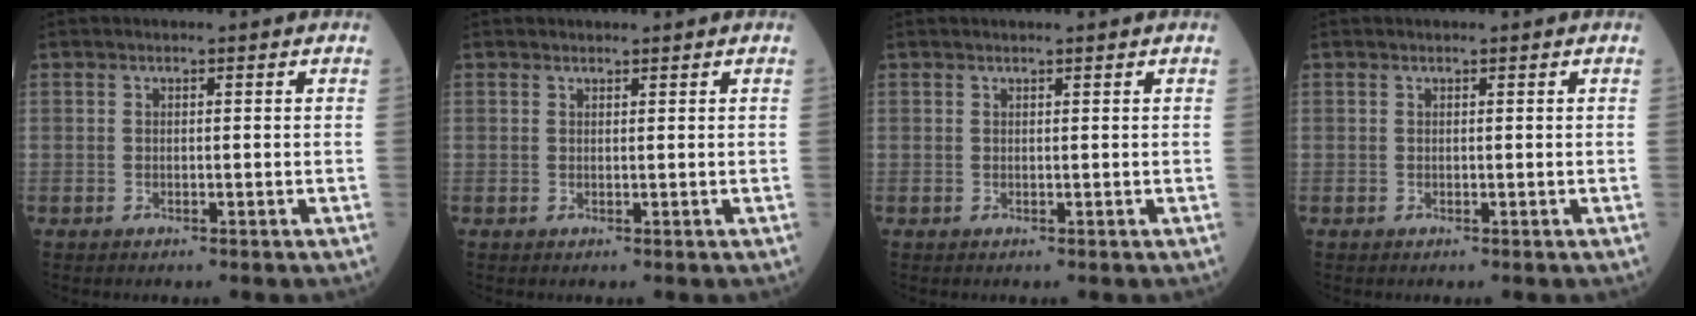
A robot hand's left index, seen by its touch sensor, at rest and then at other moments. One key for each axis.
{"total": 0.8, "fx": 0.8, "fy": 0.1, "fz": 0.0, "tx": -0.007, "ty": 0.003, "tz": 0.015}
{"total": 1.3, "fx": 1.2, "fy": -0.1, "fz": 0.5, "tx": -0.004, "ty": 0.010, "tz": 0.021}
{"total": 0.0}